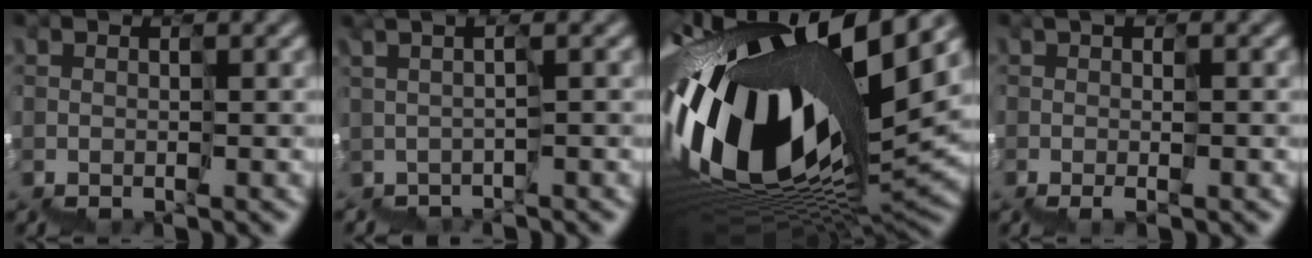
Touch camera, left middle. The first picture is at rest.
{"total": 1.2, "force": [0.6, -1.0, -0.2], "torque": [0.001, 0.009, 0.007]}
{"total": 15.4, "force": [3.0, 6.0, 13.8], "torque": [-0.276, -0.024, 0.062]}
{"total": 0.8, "force": [0.6, -0.3, 0.3], "torque": [0.000, 0.009, 0.019]}